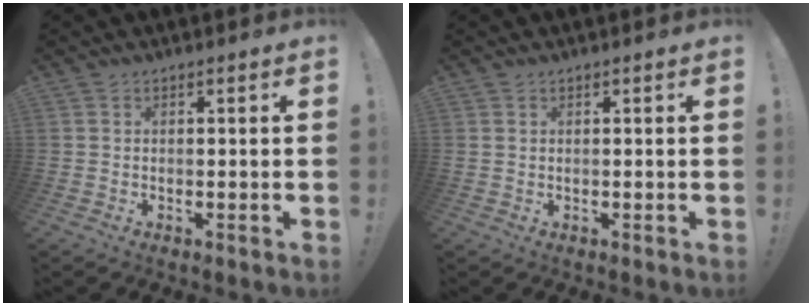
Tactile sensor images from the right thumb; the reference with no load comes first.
{"total": 0.0}